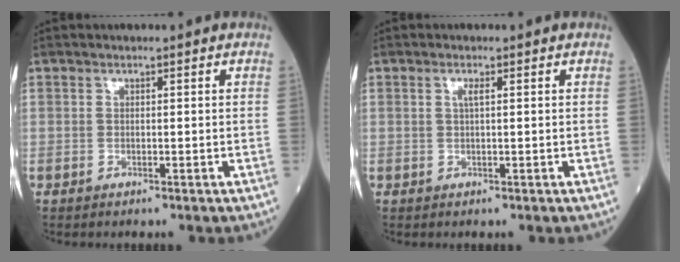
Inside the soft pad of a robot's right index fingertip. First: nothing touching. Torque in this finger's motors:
{"motor_torque": [0.30, 0.05, 0.13, 0.03]}